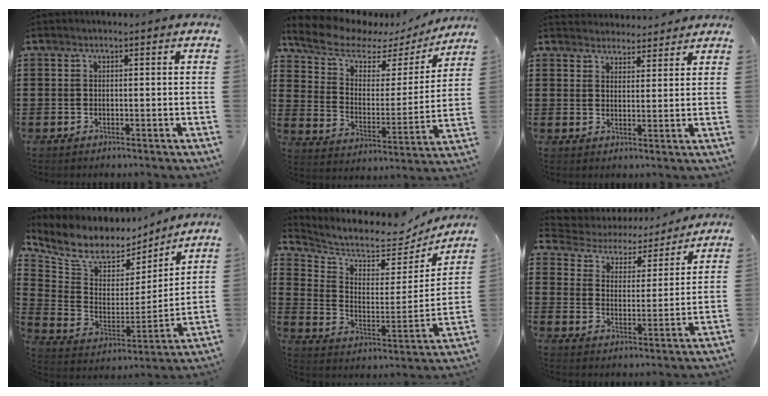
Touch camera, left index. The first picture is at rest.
{"total": 8.0, "force": [6.3, 3.4, 3.5], "torque": [-0.100, -0.030, 0.109]}
{"total": 3.2, "force": [3.1, 0.5, -0.3], "torque": [-0.005, -0.009, 0.060]}
{"total": 8.0, "force": [6.4, 3.9, 2.6], "torque": [-0.083, -0.045, 0.113]}
{"total": 6.0, "force": [5.6, 1.2, 1.6], "torque": [-0.065, -0.044, 0.094]}
{"total": 3.8, "force": [3.7, 1.0, 0.4], "torque": [-0.034, -0.030, 0.055]}